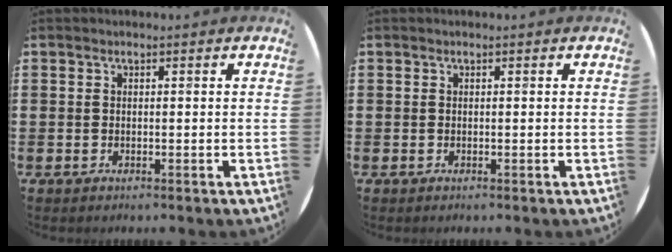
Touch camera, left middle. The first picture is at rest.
{"total": 0.0}